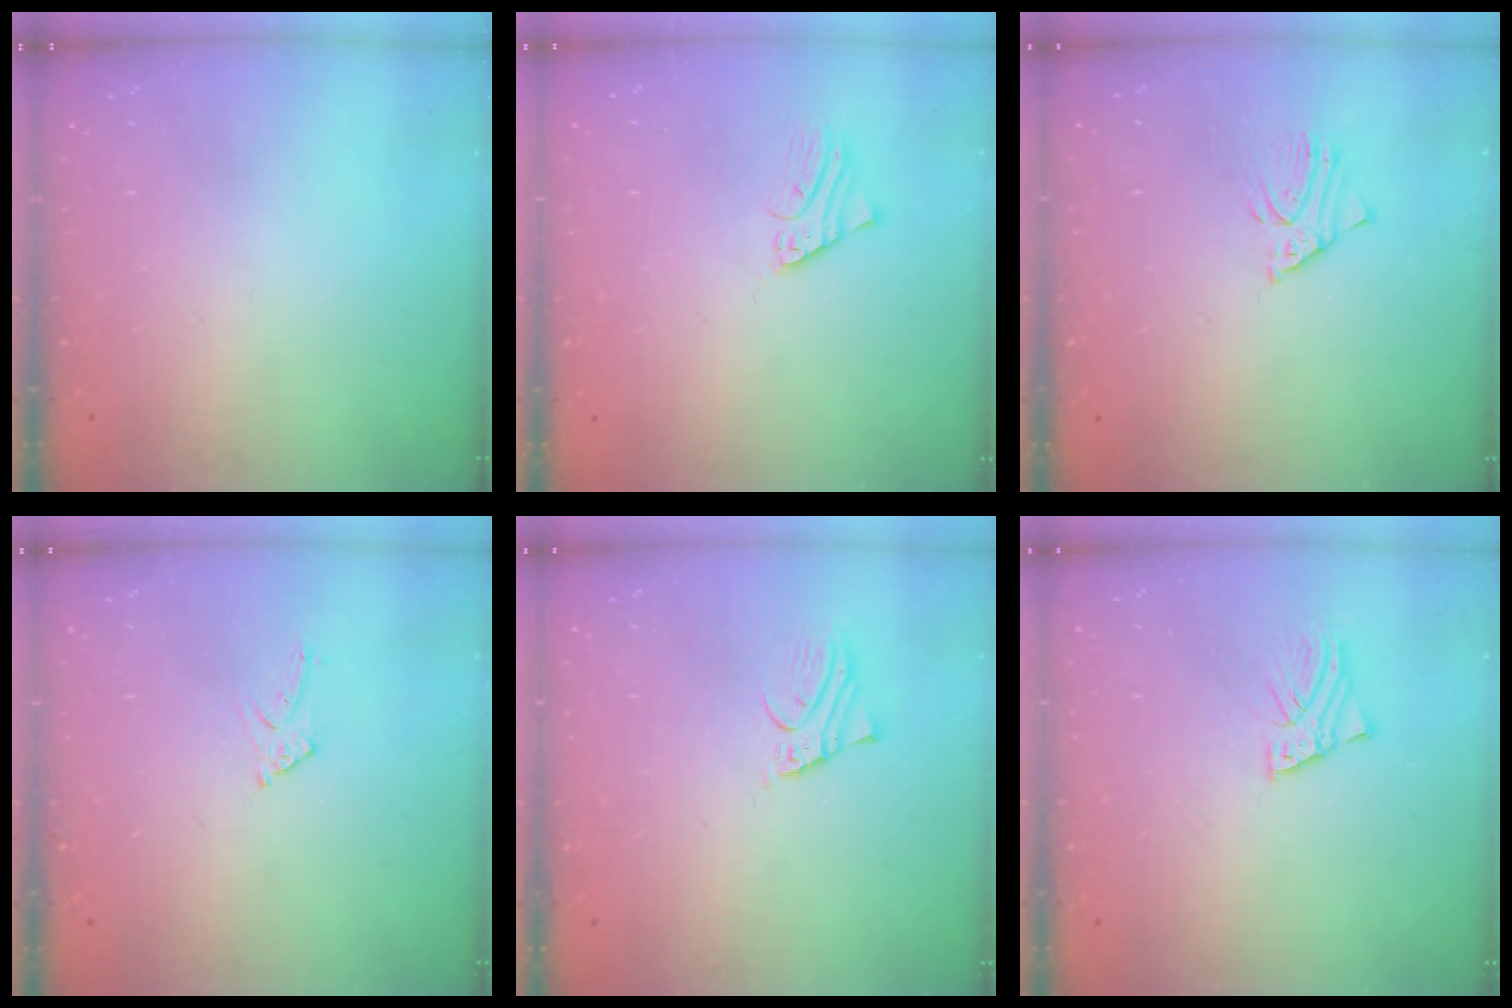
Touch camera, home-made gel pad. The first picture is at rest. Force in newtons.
{"total": 1.8, "press": 1.7, "slide": 0.1}
{"total": 1.5, "press": 1.5, "slide": 0.1}
{"total": 6.4, "press": 6.4, "slide": 0.5}
{"total": 2.4, "press": 2.4, "slide": 0.1}
{"total": 2.2, "press": 2.2, "slide": 0.1}